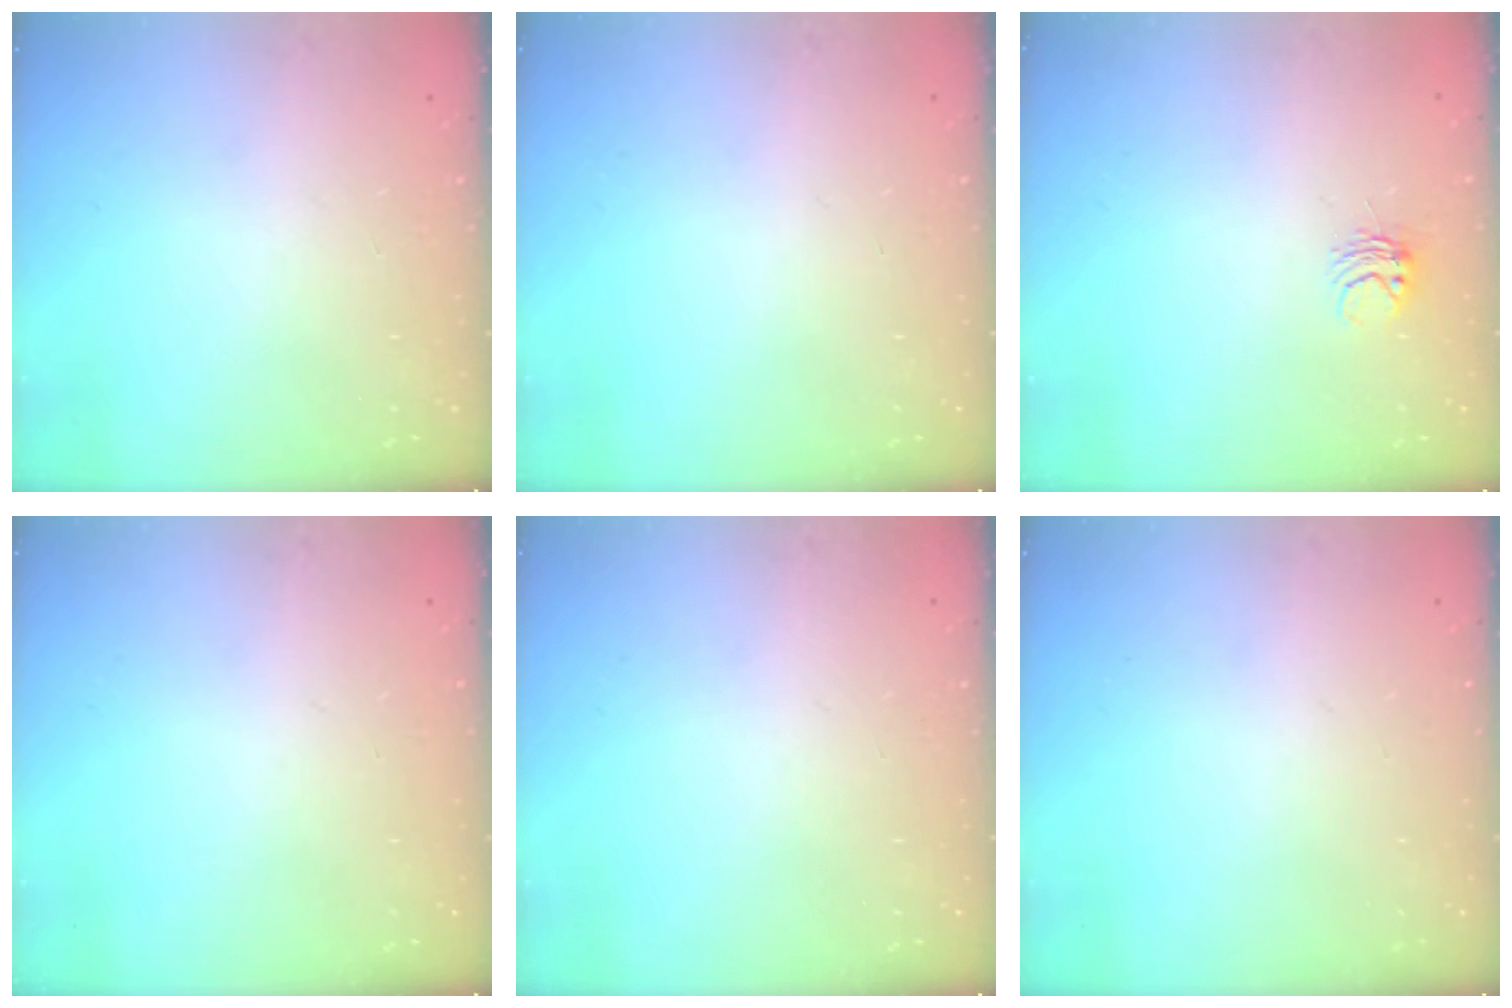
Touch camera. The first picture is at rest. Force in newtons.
{"total": 0.0}
{"total": 3.9, "press": 3.9, "slide": 0.4}
{"total": 0.0}
{"total": 0.0}
{"total": 0.0}